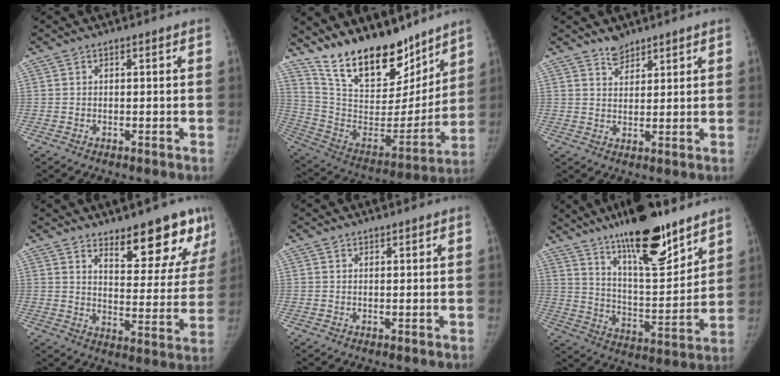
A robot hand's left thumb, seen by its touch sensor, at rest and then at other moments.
{"total": 23.8, "force": [18.6, 9.8, 11.3], "torque": [-0.156, -0.096, 0.321]}
{"total": 3.3, "force": [2.8, 1.6, 0.6], "torque": [0.007, -0.022, 0.048]}
{"total": 14.6, "force": [10.3, 5.0, 9.1], "torque": [-0.058, -0.075, 0.148]}
{"total": 0.6, "force": [0.6, 0.1, 0.1], "torque": [-0.002, -0.004, 0.011]}
{"total": 21.5, "force": [15.3, 5.7, 13.9], "torque": [-0.201, -0.078, 0.257]}